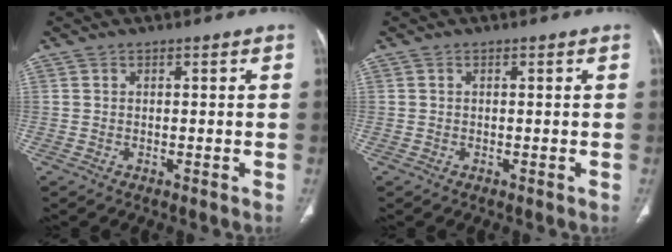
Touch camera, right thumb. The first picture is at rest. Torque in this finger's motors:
{"motor_torque": [-0.09, -0.01, -0.12, 0.03, 0.01]}